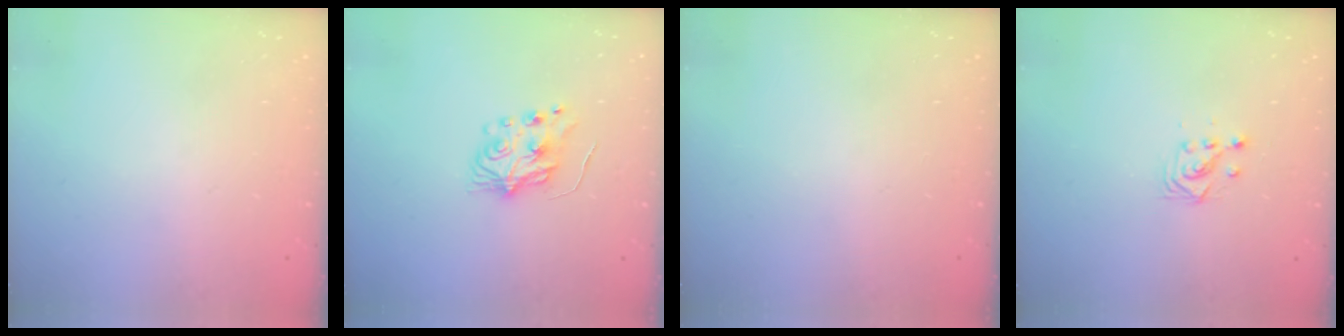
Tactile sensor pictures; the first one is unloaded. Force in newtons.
{"total": 6.4, "press": 6.4, "slide": 0.5}
{"total": 0.0}
{"total": 2.9, "press": 2.9, "slide": 0.2}